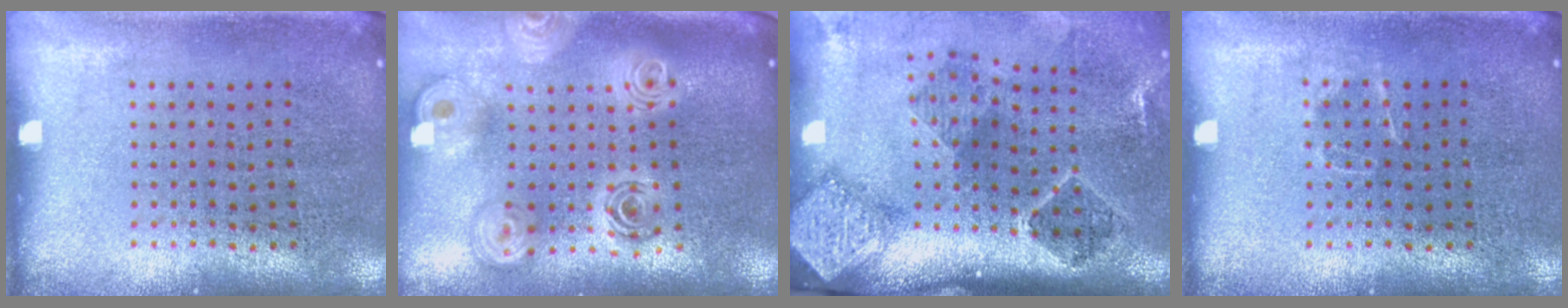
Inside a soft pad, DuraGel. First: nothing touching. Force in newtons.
{"total": 2.4, "press": 1.9, "slide": 1.5}
{"total": 2.9, "press": 1.8, "slide": 2.2}
{"total": 0.6, "press": 0.6, "slide": 0.2}